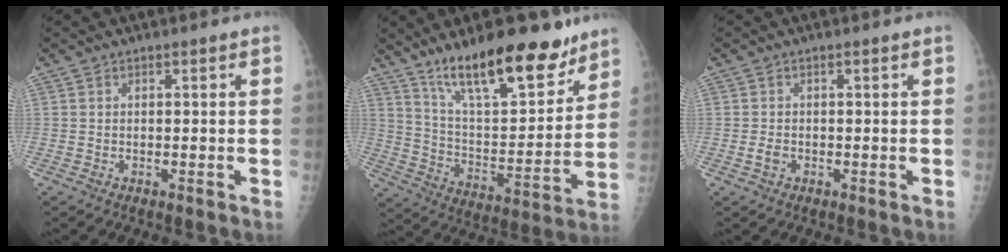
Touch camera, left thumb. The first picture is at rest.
{"total": 20.9, "force": [14.8, 6.9, 12.9], "torque": [-0.163, -0.085, 0.250]}
{"total": 1.5, "force": [-0.5, 1.0, 1.0], "torque": [-0.018, 0.001, -0.009]}